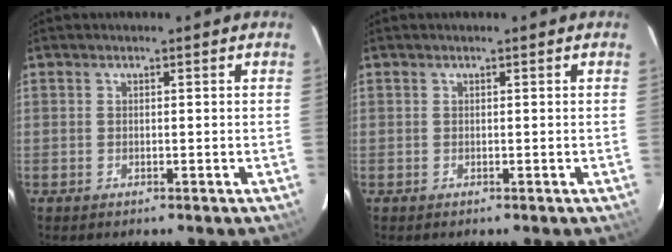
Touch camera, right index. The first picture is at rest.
{"total": 0.0}